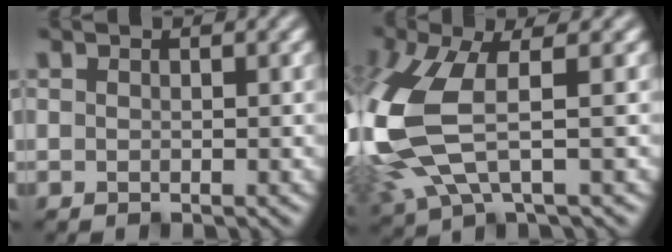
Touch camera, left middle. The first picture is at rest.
{"total": 8.7, "force": [-0.1, 3.6, 7.9], "torque": [-0.224, -0.012, -0.005]}